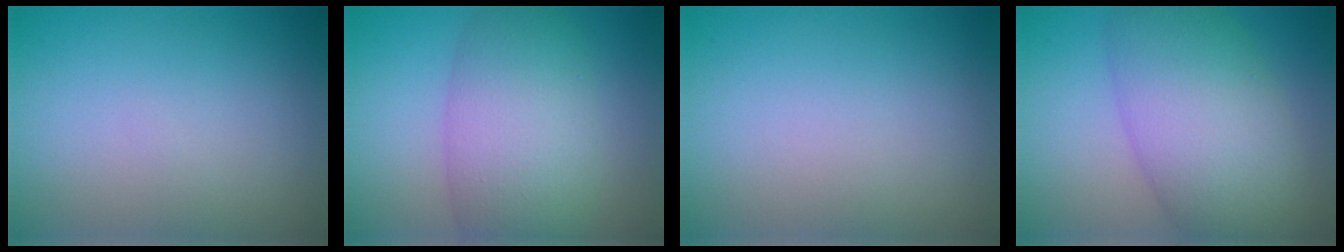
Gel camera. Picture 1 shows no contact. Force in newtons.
{"total": 7.9, "press": 7.9, "slide": 0.2}
{"total": 0.0}
{"total": 9.1, "press": 9.1, "slide": 0.4}